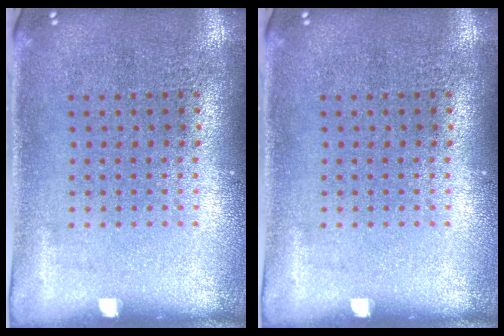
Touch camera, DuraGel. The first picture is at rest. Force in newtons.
{"total": 0.0}